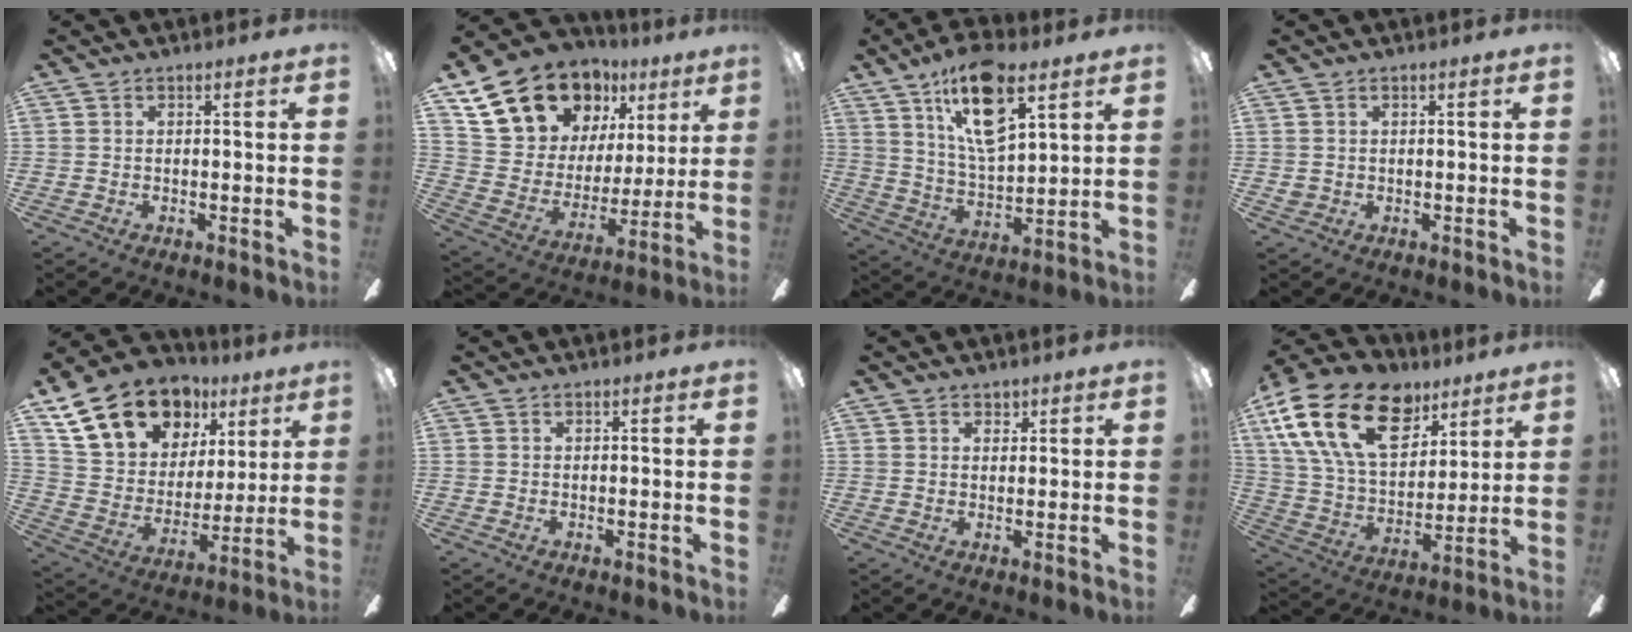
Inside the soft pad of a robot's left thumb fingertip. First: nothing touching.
{"total": 19.6, "force": [13.2, 12.4, 7.4], "torque": [-0.147, -0.069, 0.257]}
{"total": 16.3, "force": [9.7, 6.2, 11.5], "torque": [-0.211, -0.035, 0.165]}
{"total": 1.4, "force": [0.2, 1.3, 0.3], "torque": [-0.007, 0.004, 0.002]}
{"total": 20.2, "force": [12.9, 13.0, 8.5], "torque": [-0.160, -0.065, 0.249]}
{"total": 0.0}
{"total": 1.8, "force": [1.3, 1.2, 0.2], "torque": [0.003, -0.002, 0.023]}
{"total": 24.2, "force": [12.2, 14.5, 15.1], "torque": [-0.284, -0.054, 0.219]}